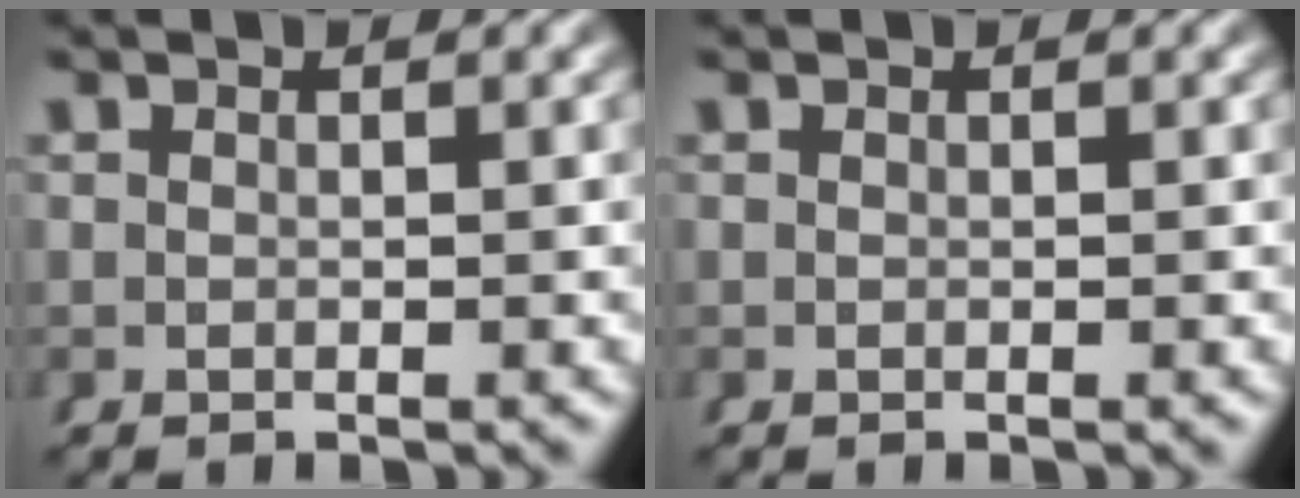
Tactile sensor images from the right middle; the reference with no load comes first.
{"total": 0.0}